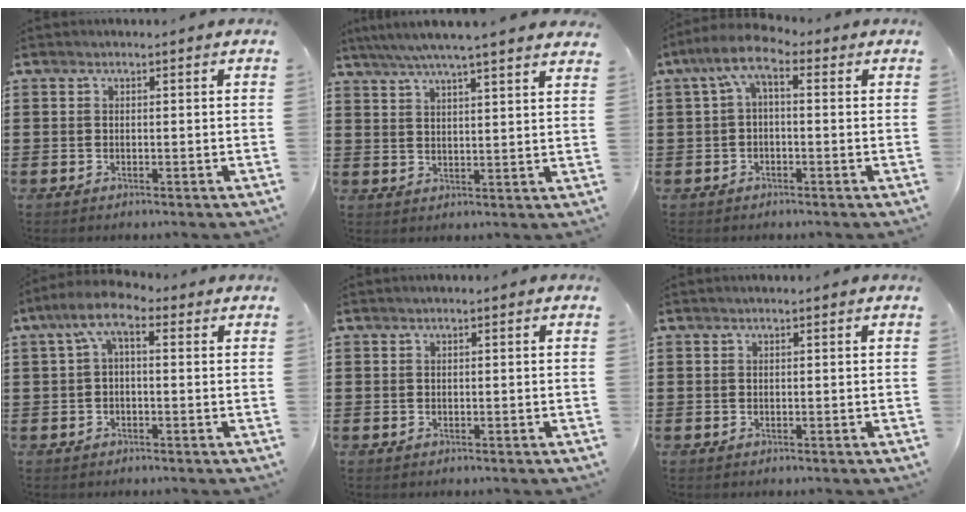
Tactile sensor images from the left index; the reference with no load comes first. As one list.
[{"total": 5.2, "force": [4.6, -0.4, 2.4], "torque": [-0.061, -0.015, 0.081]}, {"total": 4.7, "force": [-0.3, 1.8, 4.4], "torque": [-0.100, -0.001, -0.015]}, {"total": 5.1, "force": [0.6, 2.0, 4.7], "torque": [-0.101, 0.007, 0.005]}, {"total": 0.0}, {"total": 0.0}]